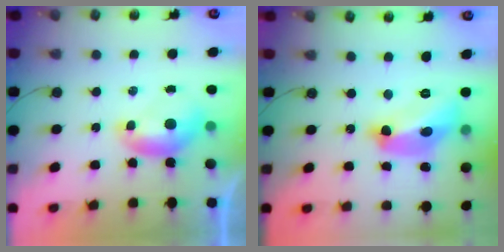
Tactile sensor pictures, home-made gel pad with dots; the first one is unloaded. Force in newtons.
{"total": 13.6, "press": 13.5, "slide": 1.0}